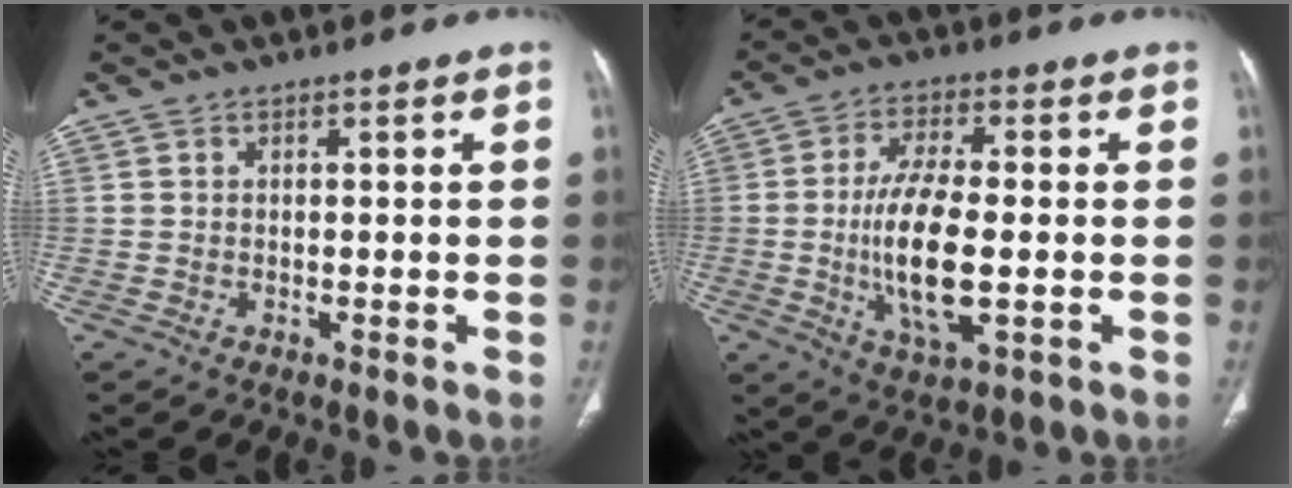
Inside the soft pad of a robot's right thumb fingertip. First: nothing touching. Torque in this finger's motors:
{"motor_torque": [1.67, 3.34, 1.40, -0.30, 0.22]}